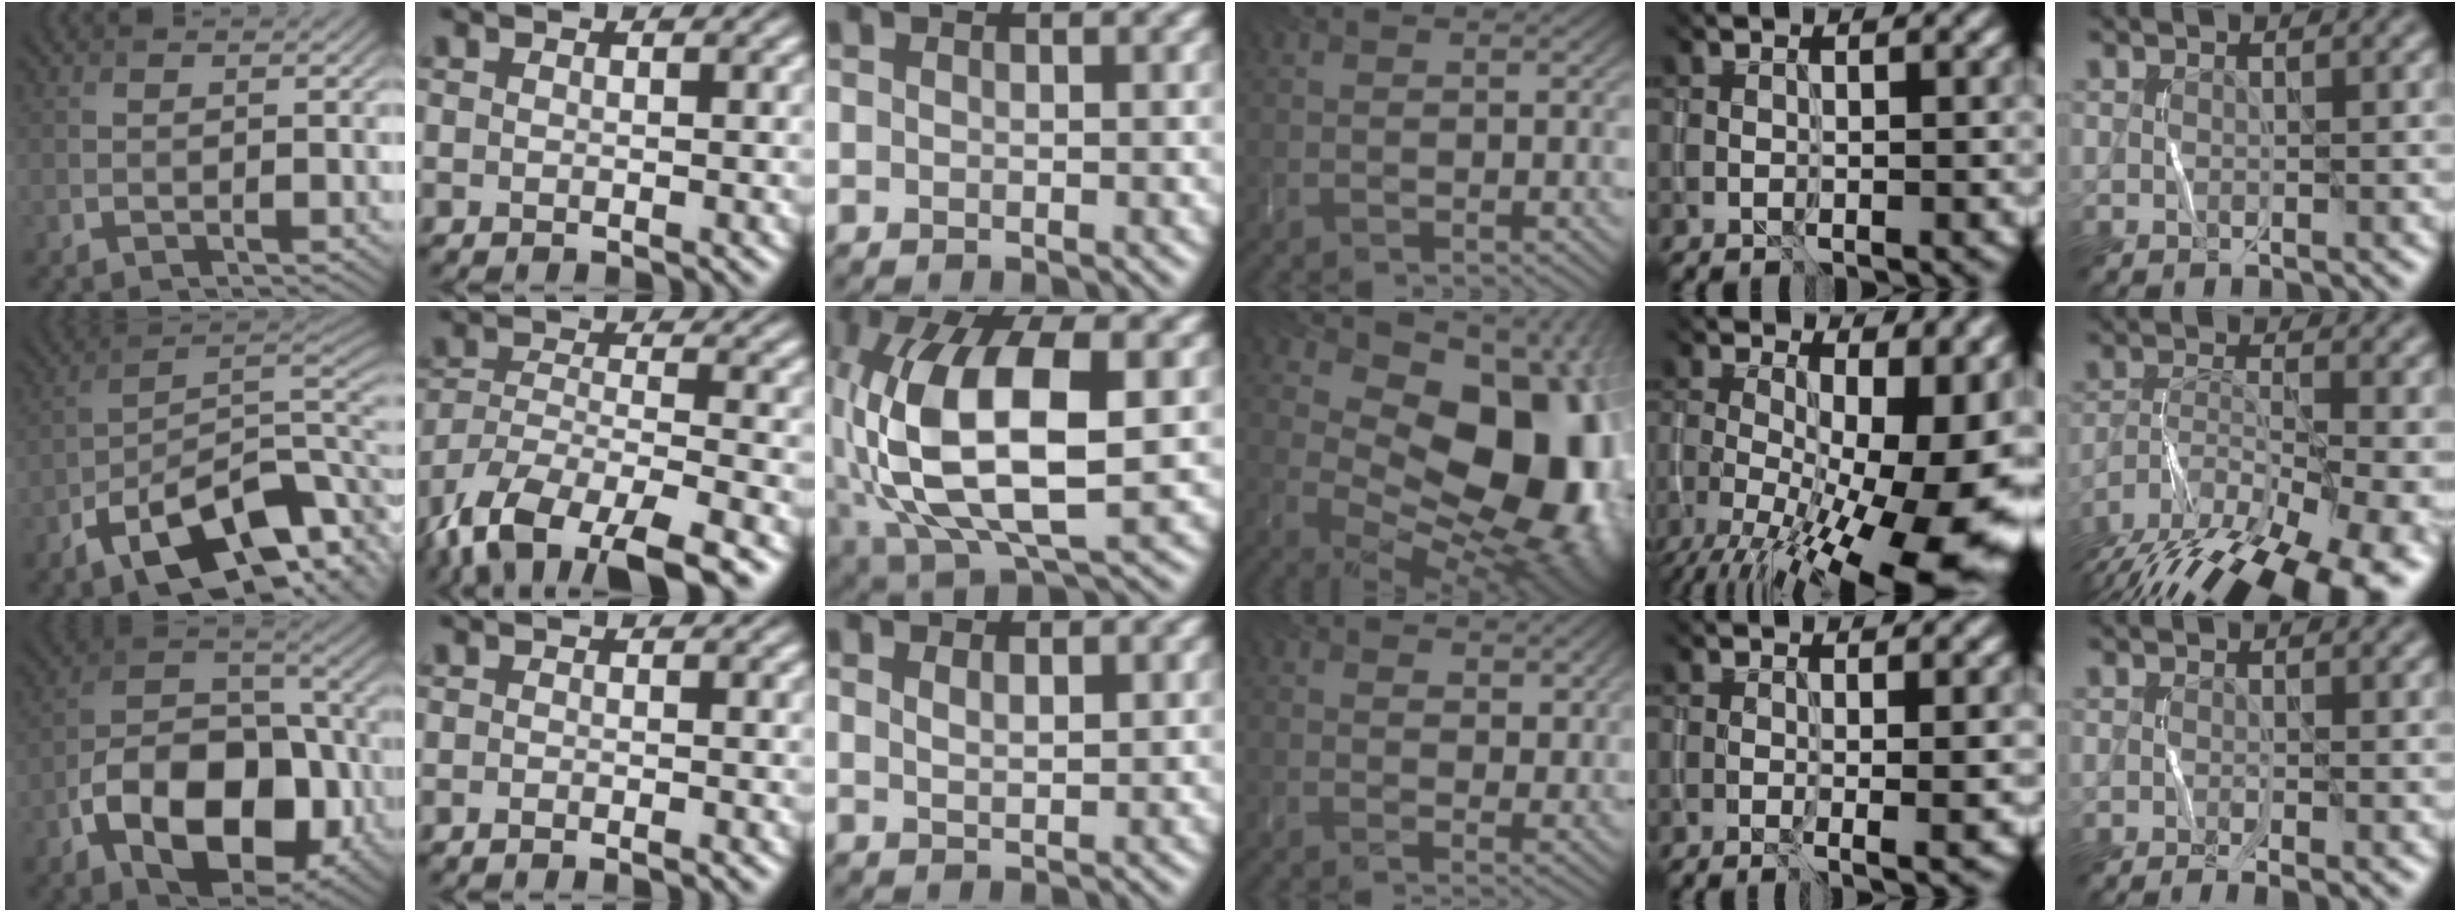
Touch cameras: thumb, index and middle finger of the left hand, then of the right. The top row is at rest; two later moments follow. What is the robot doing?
{"motion": "wrap", "object": "string"}